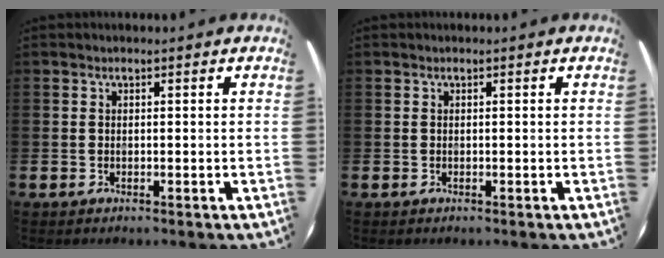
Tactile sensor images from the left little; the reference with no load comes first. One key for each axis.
{"total": 0.0}